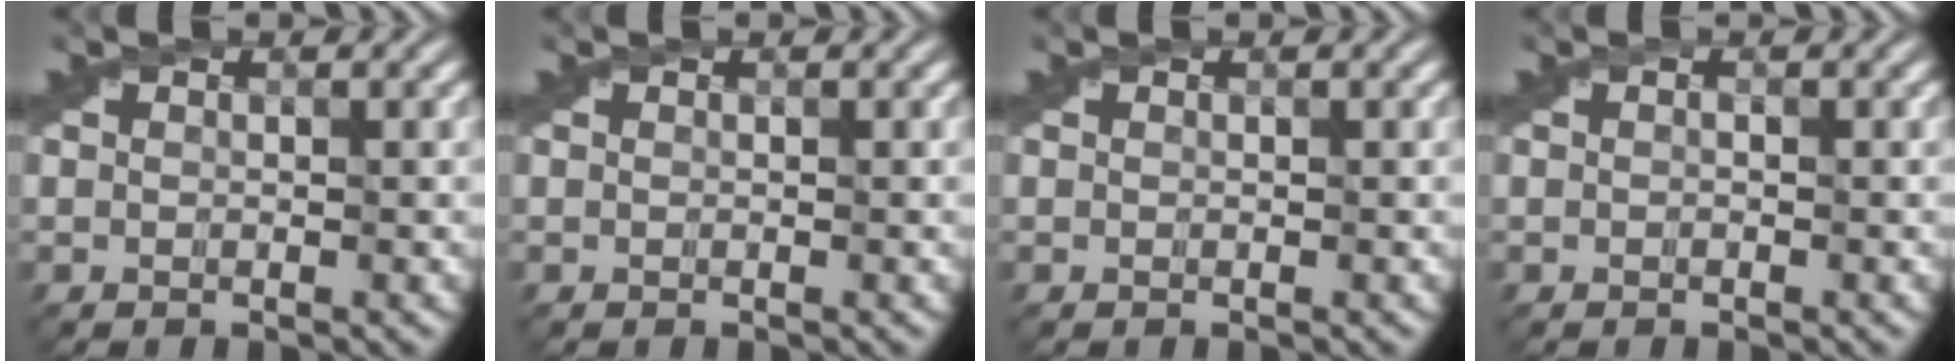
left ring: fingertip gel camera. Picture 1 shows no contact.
{"total": 0.0}
{"total": 0.0}
{"total": 0.0}